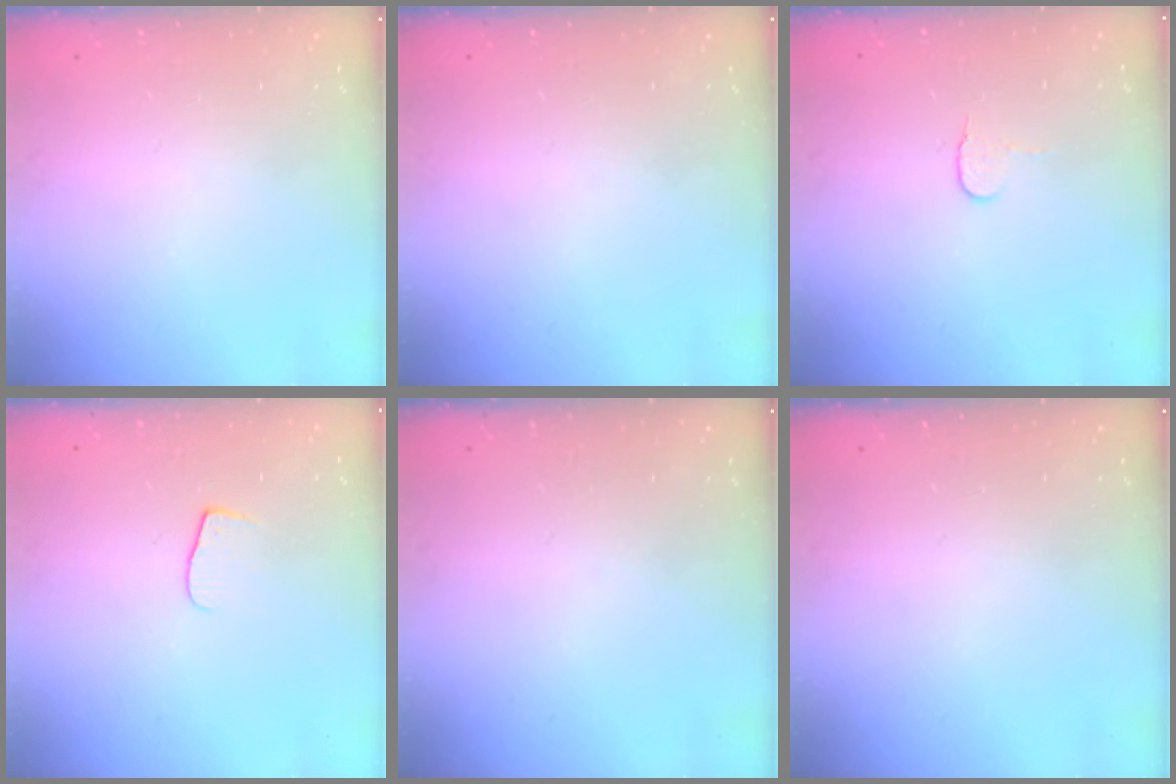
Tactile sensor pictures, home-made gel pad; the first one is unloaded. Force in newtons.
{"total": 0.0}
{"total": 4.9, "press": 4.9, "slide": 0.5}
{"total": 6.6, "press": 6.6, "slide": 0.5}
{"total": 0.0}
{"total": 0.0}